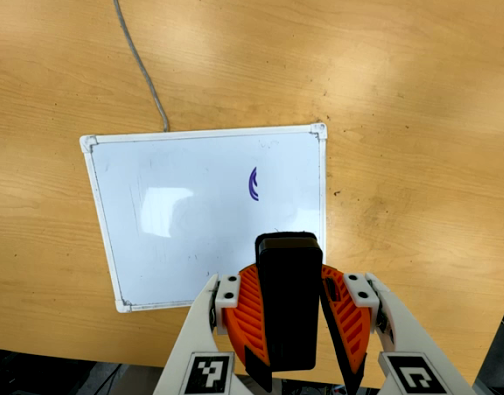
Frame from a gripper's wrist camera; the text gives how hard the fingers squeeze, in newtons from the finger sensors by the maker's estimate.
{"total": 7.9, "left": 8.3, "right": 7.6}